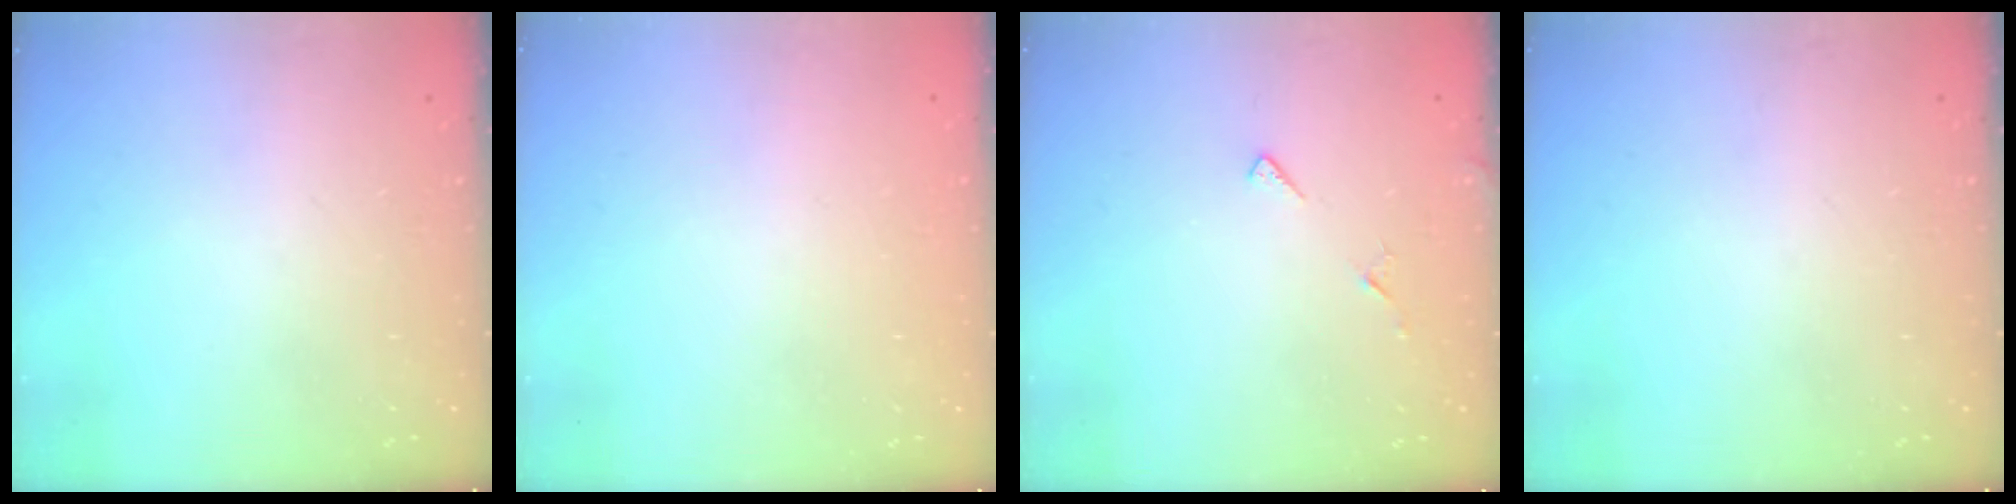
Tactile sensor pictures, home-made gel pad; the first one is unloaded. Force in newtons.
{"total": 1.9, "press": 1.9, "slide": 0.1}
{"total": 5.4, "press": 5.4, "slide": 0.5}
{"total": 0.0}